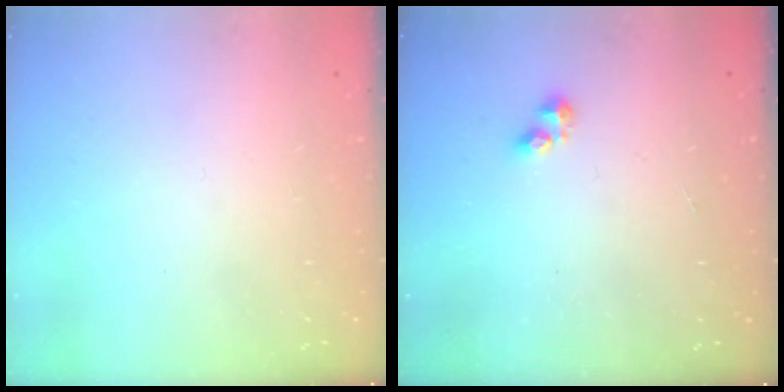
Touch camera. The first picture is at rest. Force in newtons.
{"total": 4.2, "press": 4.1, "slide": 0.6}